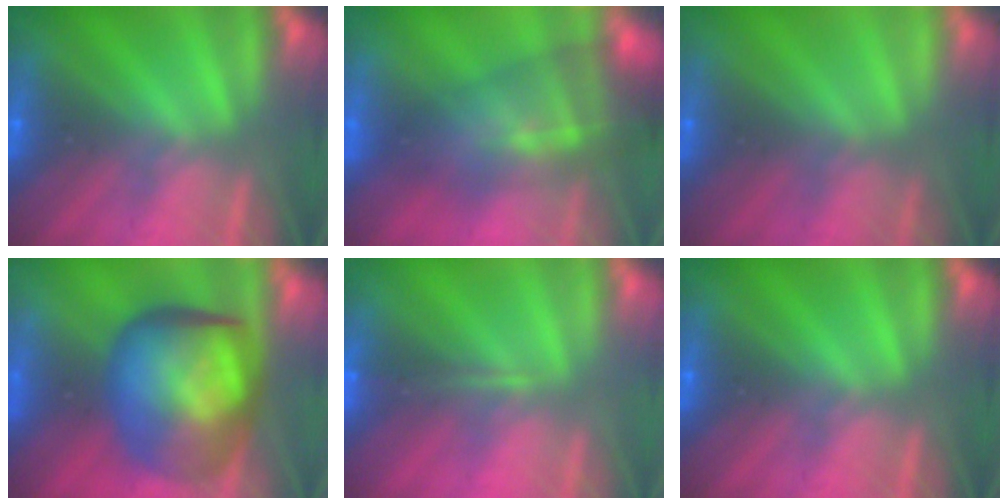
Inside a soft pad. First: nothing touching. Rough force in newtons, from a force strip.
{"total": 9.2}
{"total": 3.0}
{"total": 7.5}
{"total": 1.3}
{"total": 0.0}